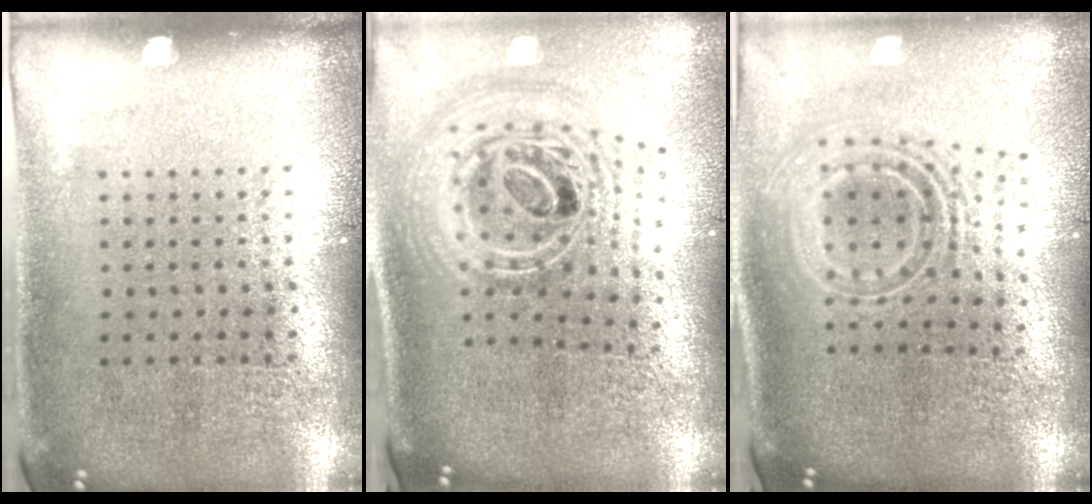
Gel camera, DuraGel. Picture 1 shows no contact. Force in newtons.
{"total": 2.9, "press": 2.0, "slide": 2.1}
{"total": 2.3, "press": 1.7, "slide": 1.6}